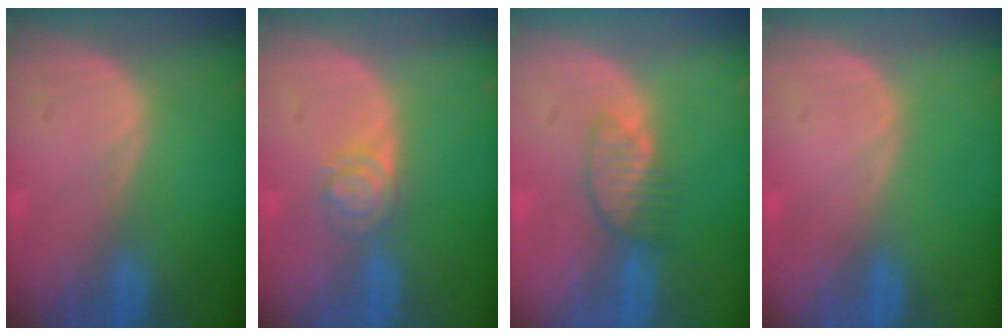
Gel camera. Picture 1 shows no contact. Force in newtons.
{"total": 3.8, "press": 3.4, "slide": 1.7}
{"total": 3.7, "press": 3.4, "slide": 1.5}
{"total": 0.0}